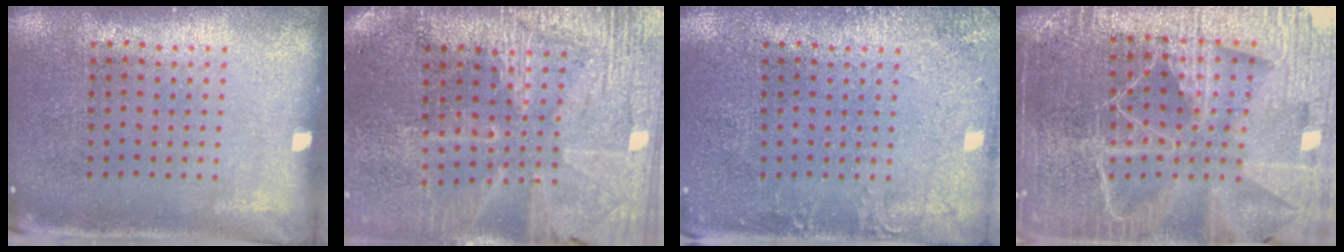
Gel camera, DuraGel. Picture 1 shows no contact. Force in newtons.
{"total": 3.5, "press": 3.2, "slide": 1.3}
{"total": 1.9, "press": 1.9, "slide": 0.2}
{"total": 6.0, "press": 5.2, "slide": 2.8}